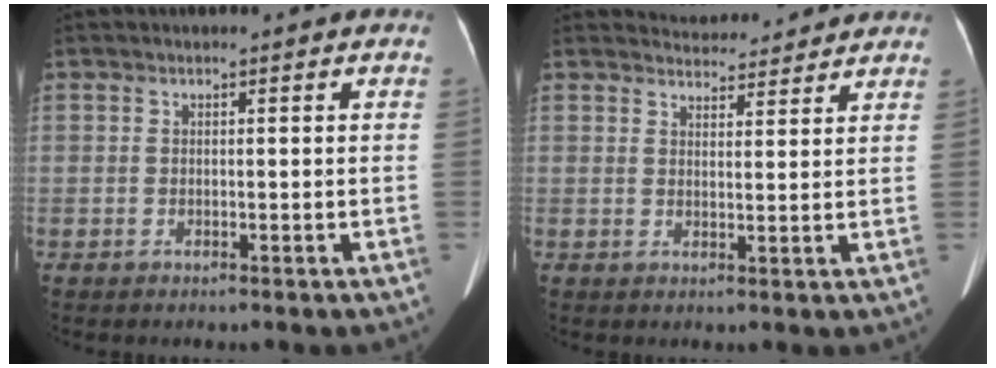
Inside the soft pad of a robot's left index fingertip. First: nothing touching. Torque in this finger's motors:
{"motor_torque": [-0.05, -0.39, -0.07, -0.04]}